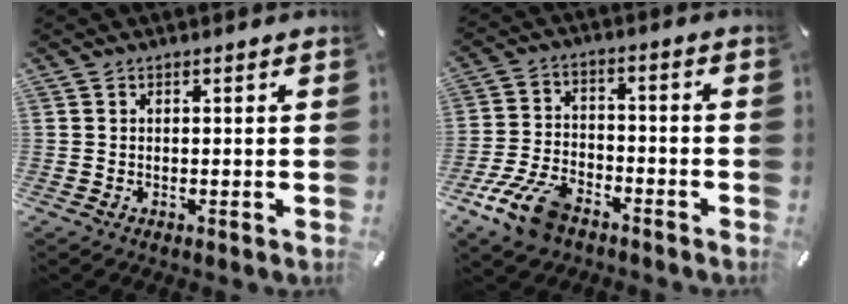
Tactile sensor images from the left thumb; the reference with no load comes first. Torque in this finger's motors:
{"motor_torque": [0.94, 2.35, 0.54, 0.51, 0.09]}